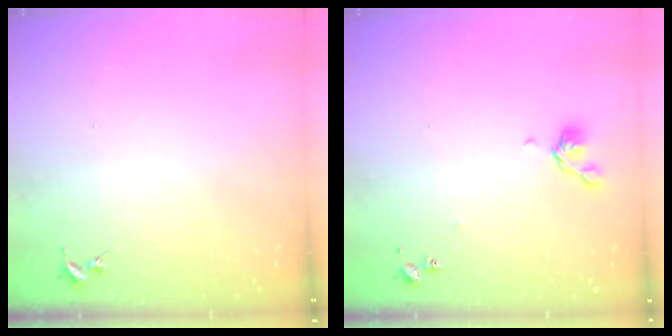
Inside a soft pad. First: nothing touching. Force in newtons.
{"total": 7.1, "press": 7.0, "slide": 0.8}